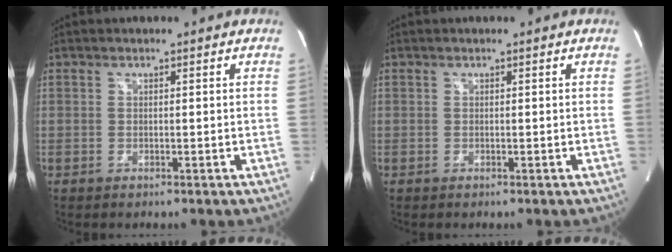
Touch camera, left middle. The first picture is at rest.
{"total": 0.0}